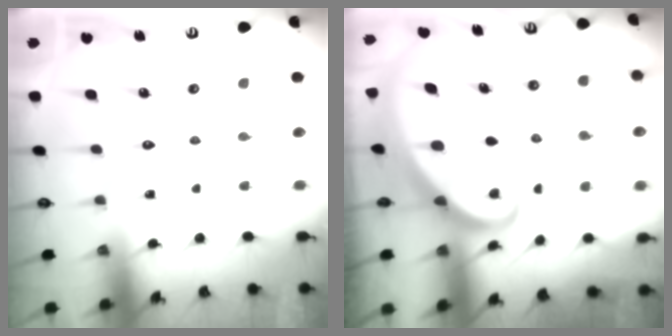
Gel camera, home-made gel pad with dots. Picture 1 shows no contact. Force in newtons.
{"total": 3.5, "press": 3.5, "slide": 0.4}